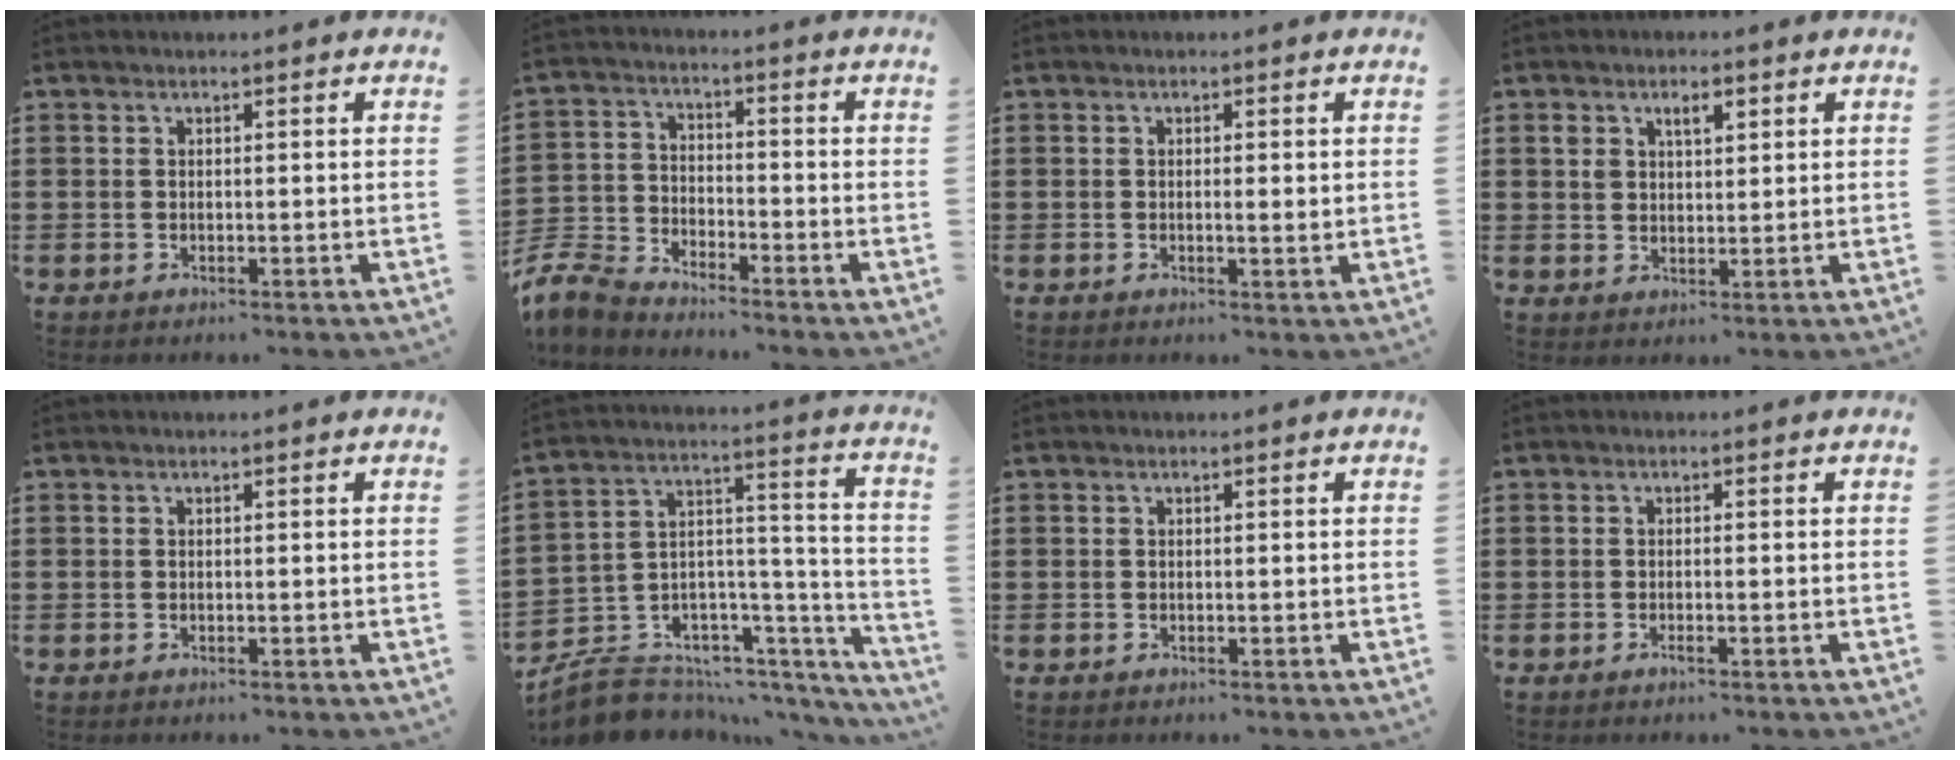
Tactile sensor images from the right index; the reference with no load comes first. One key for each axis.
{"total": 7.0, "fx": -6.7, "fy": 1.9, "fz": 1.2, "tx": -0.057, "ty": 0.000, "tz": -0.143}
{"total": 1.3, "fx": 0.0, "fy": 0.3, "fz": 1.3, "tx": -0.023, "ty": -0.001, "tz": -0.001}
{"total": 2.9, "fx": 1.3, "fy": 1.8, "fz": 1.9, "tx": -0.037, "ty": 0.007, "tz": 0.021}
{"total": 0.0}
{"total": 6.5, "fx": -5.3, "fy": 3.6, "fz": 0.6, "tx": -0.026, "ty": -0.013, "tz": -0.096}
{"total": 0.0}
{"total": 0.8, "fx": -0.4, "fy": 0.0, "fz": 0.7, "tx": -0.012, "ty": -0.004, "tz": -0.006}